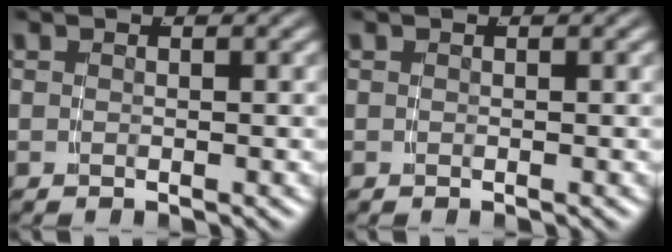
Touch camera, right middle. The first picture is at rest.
{"total": 0.0}